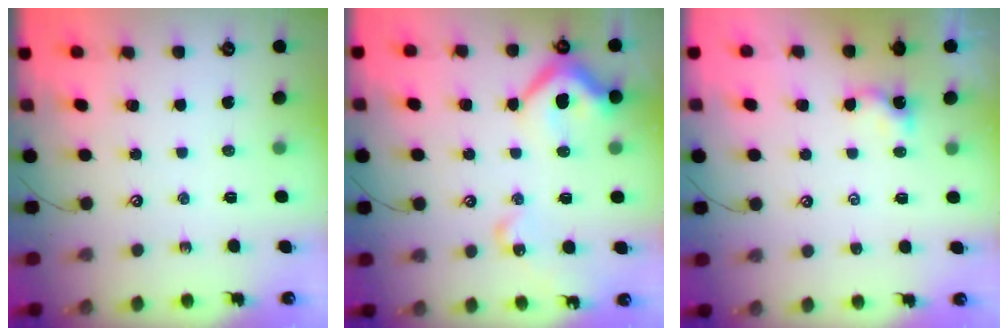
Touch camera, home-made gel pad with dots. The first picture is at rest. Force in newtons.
{"total": 13.4, "press": 13.3, "slide": 1.6}
{"total": 0.8, "press": 0.8, "slide": 0.1}